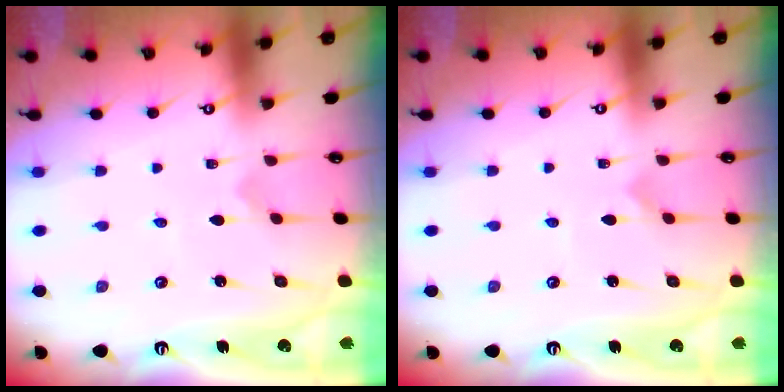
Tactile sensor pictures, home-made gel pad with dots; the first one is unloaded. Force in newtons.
{"total": 0.0}